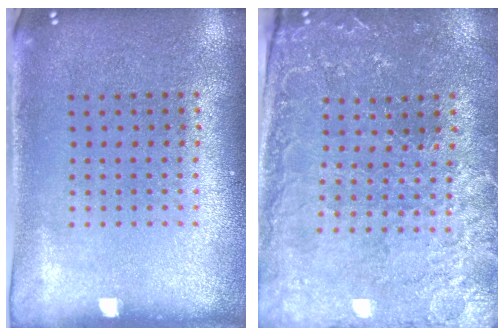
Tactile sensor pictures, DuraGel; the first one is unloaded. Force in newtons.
{"total": 1.2, "press": 1.2, "slide": 0.4}